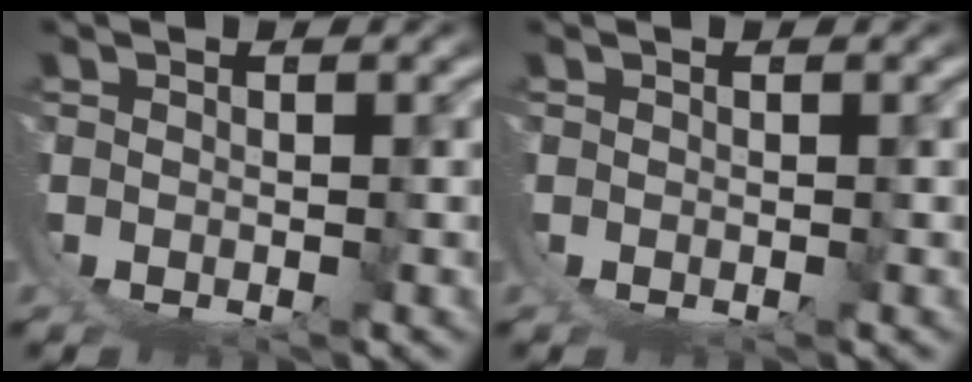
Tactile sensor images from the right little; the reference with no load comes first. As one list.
[{"total": 0.0}]